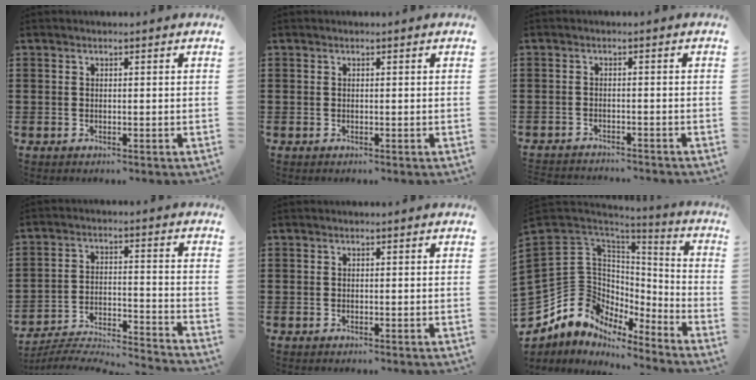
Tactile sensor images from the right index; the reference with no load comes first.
{"total": 0.0}
{"total": 1.8, "force": [-1.8, 0.0, -0.2], "torque": [-0.002, 0.002, -0.041]}
{"total": 5.2, "force": [-5.0, 0.1, 1.3], "torque": [-0.036, -0.008, -0.106]}
{"total": 0.0}
{"total": 9.7, "force": [-2.3, 9.1, 2.6], "torque": [-0.096, -0.018, -0.038]}